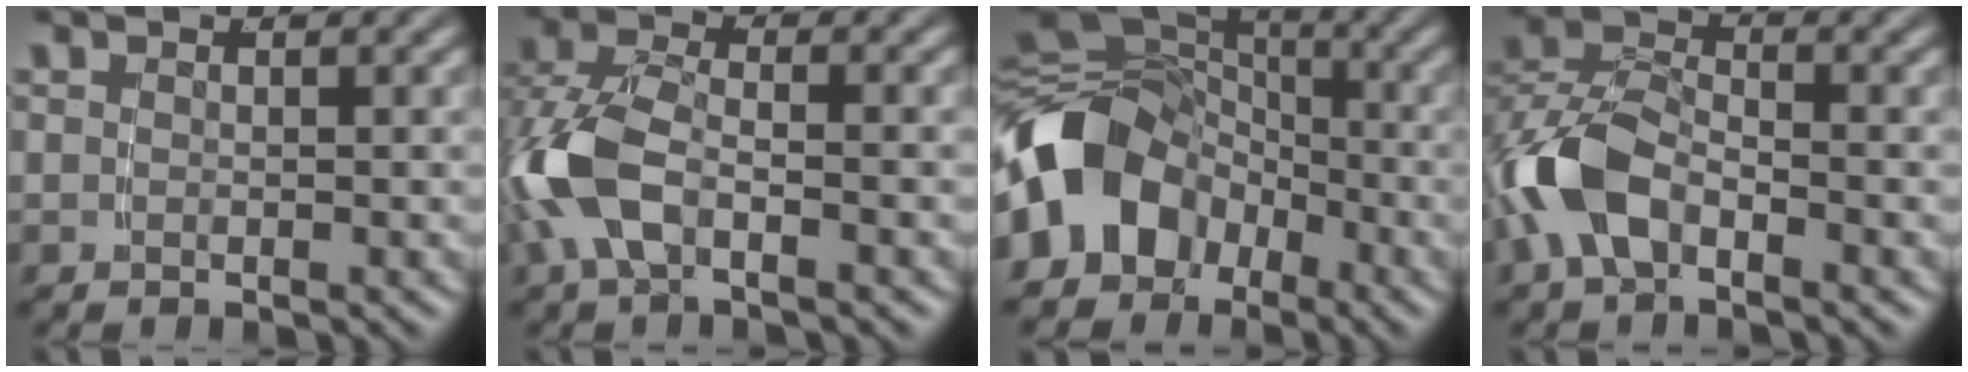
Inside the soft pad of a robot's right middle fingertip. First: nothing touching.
{"total": 4.9, "force": [-1.5, 2.6, 3.8], "torque": [-0.109, -0.013, -0.017]}
{"total": 10.0, "force": [-2.5, 8.0, 5.3], "torque": [-0.115, -0.017, -0.042]}
{"total": 4.7, "force": [-1.9, 2.8, 3.3], "torque": [-0.083, -0.006, -0.033]}